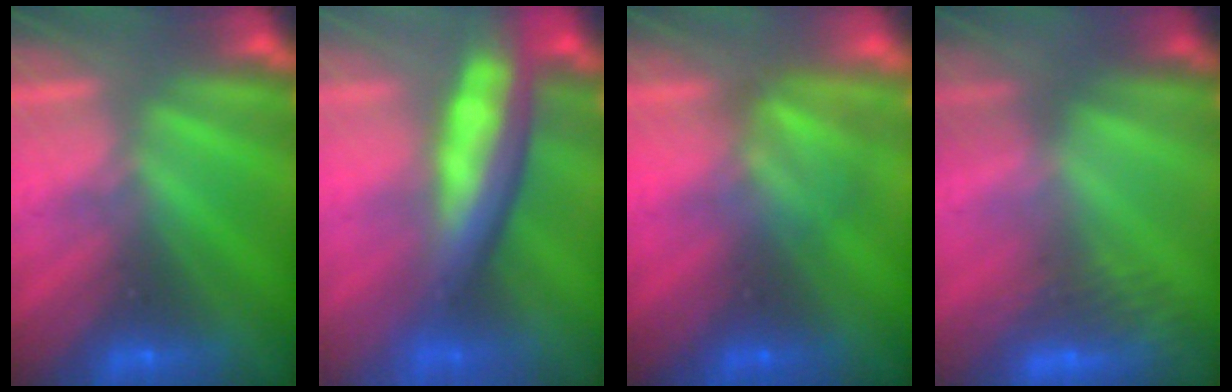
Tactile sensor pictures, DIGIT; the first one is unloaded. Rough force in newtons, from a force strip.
{"total": 6.6}
{"total": 3.0}
{"total": 2.8}